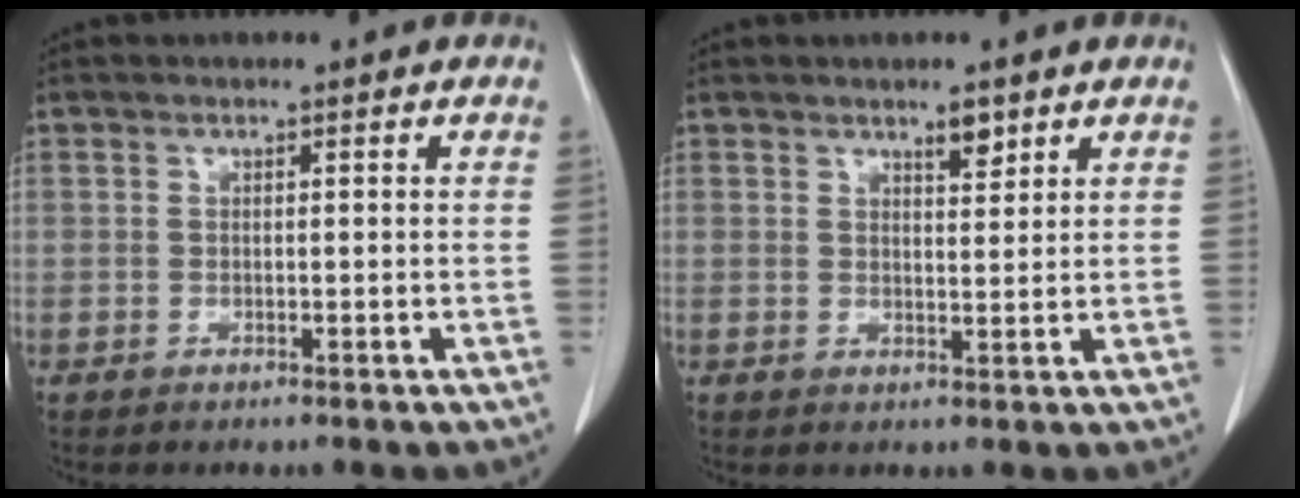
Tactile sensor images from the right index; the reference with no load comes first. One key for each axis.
{"total": 2.5, "fx": 1.8, "fy": 0.6, "fz": 1.6, "tx": -0.028, "ty": -0.003, "tz": 0.030}